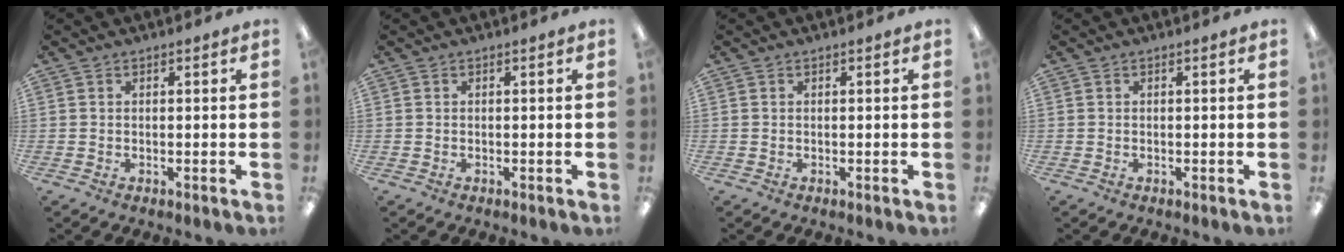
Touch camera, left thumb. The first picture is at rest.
{"total": 0.0}
{"total": 0.0}
{"total": 0.0}